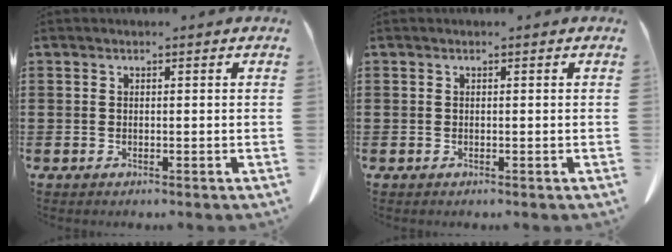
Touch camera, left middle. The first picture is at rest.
{"total": 0.0}